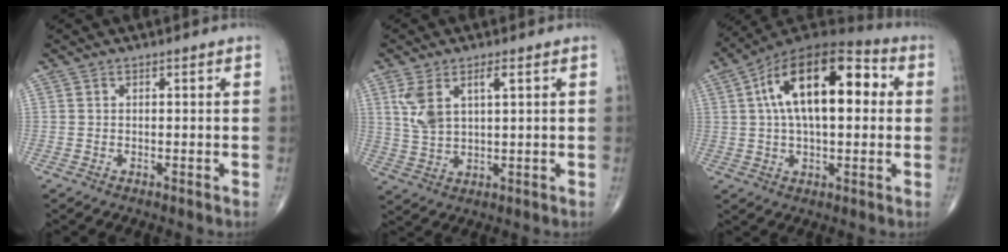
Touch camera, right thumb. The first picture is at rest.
{"total": 7.5, "force": [2.8, 3.3, 6.1], "torque": [-0.126, -0.001, 0.063]}
{"total": 20.6, "force": [4.1, 10.1, 17.5], "torque": [-0.271, 0.027, 0.054]}